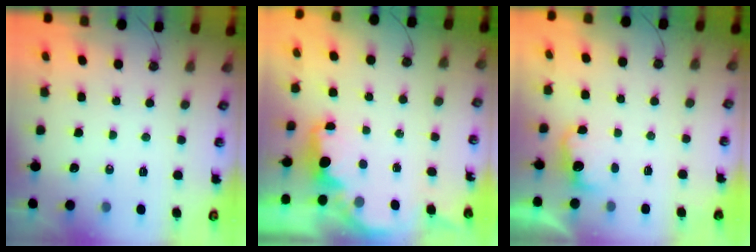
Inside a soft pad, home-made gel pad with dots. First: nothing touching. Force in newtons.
{"total": 2.3, "press": 2.1, "slide": 0.8}
{"total": 3.4, "press": 3.3, "slide": 1.0}